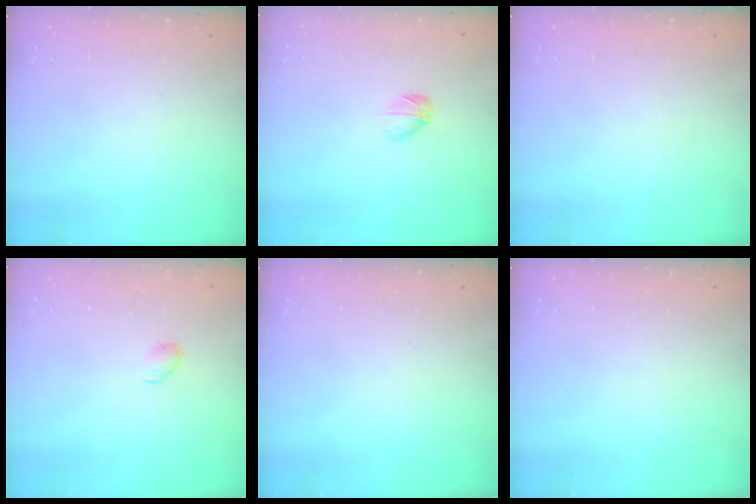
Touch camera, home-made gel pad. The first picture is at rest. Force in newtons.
{"total": 3.1, "press": 2.9, "slide": 0.9}
{"total": 0.0}
{"total": 3.5, "press": 3.5, "slide": 0.6}
{"total": 0.0}
{"total": 0.0}